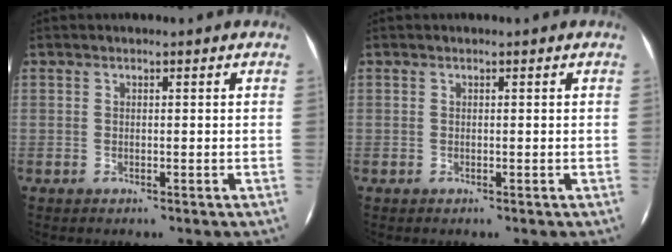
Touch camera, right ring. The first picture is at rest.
{"total": 0.0}